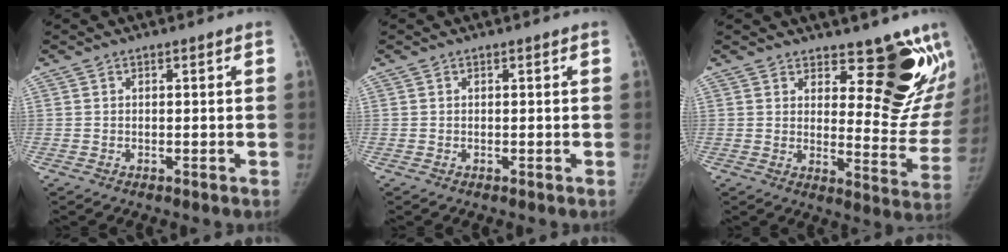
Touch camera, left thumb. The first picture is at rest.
{"total": 0.0}
{"total": 16.1, "force": [10.7, 6.4, 10.1], "torque": [-0.073, -0.098, 0.136]}